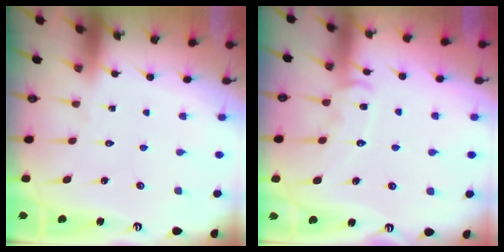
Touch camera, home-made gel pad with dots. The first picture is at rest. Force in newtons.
{"total": 10.9, "press": 10.9, "slide": 0.8}